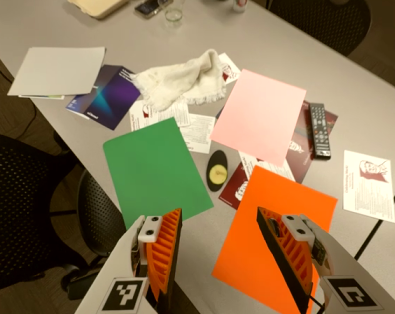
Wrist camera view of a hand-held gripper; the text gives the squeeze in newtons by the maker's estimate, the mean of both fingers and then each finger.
{"total": 0.0}